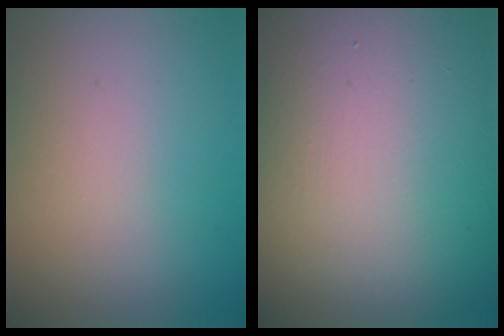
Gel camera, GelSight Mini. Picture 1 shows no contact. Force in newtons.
{"total": 22.9, "press": 22.8, "slide": 0.9}